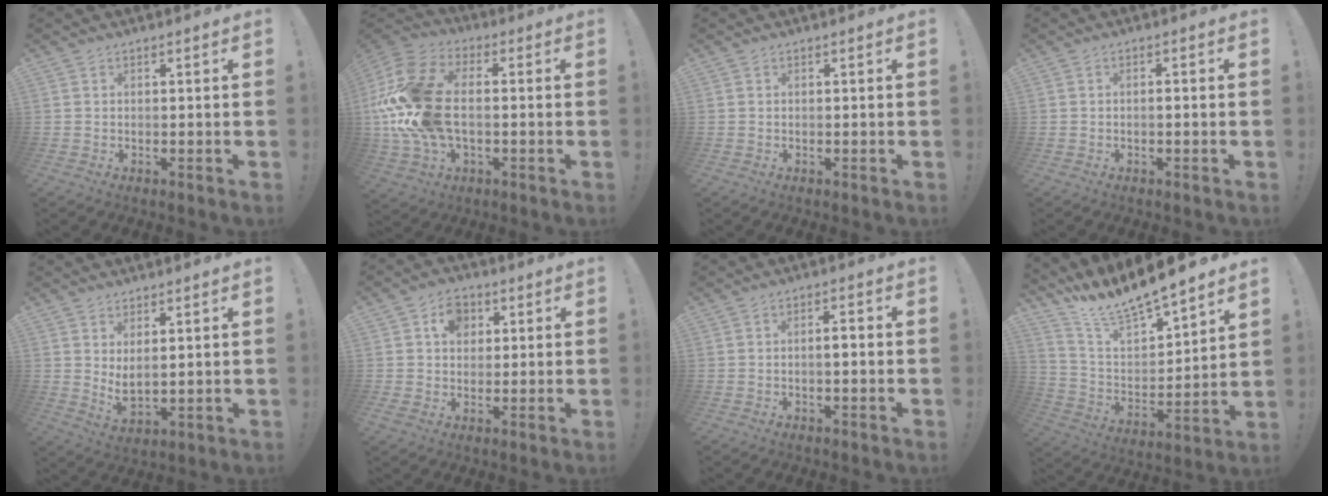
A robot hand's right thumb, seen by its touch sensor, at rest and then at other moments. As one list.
[{"total": 21.4, "force": [-1.1, 13.6, 16.5], "torque": [-0.316, 0.023, -0.010]}, {"total": 0.0}, {"total": 1.3, "force": [-0.7, 0.0, 1.0], "torque": [-0.021, 0.002, -0.012]}, {"total": 5.0, "force": [3.7, 1.5, 3.0], "torque": [-0.033, -0.028, 0.066]}, {"total": 8.3, "force": [2.7, 6.7, 4.1], "torque": [-0.053, -0.003, 0.051]}, {"total": 3.0, "force": [-0.8, 0.6, 2.8], "torque": [-0.045, 0.004, -0.017]}, {"total": 13.5, "force": [12.6, 1.7, 4.7], "torque": [-0.102, -0.111, 0.223]}]